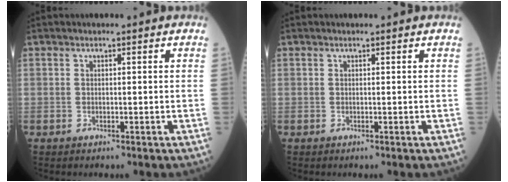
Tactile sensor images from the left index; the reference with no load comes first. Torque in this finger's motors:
{"motor_torque": [-0.01, 0.09, -0.01, 0.01]}